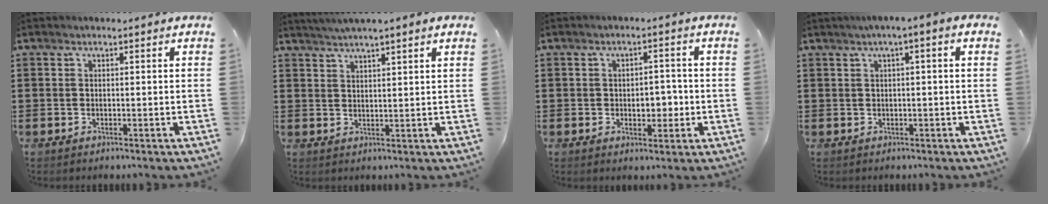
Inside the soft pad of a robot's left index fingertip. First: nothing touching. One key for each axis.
{"total": 2.5, "fx": 2.4, "fy": -0.4, "fz": 0.7, "tx": -0.020, "ty": -0.002, "tz": 0.044}
{"total": 4.4, "fx": -0.7, "fy": 2.5, "fz": 3.6, "tx": -0.053, "ty": 0.000, "tz": -0.020}
{"total": 1.8, "fx": -0.1, "fy": 0.2, "fz": 1.7, "tx": -0.030, "ty": -0.002, "tz": -0.004}